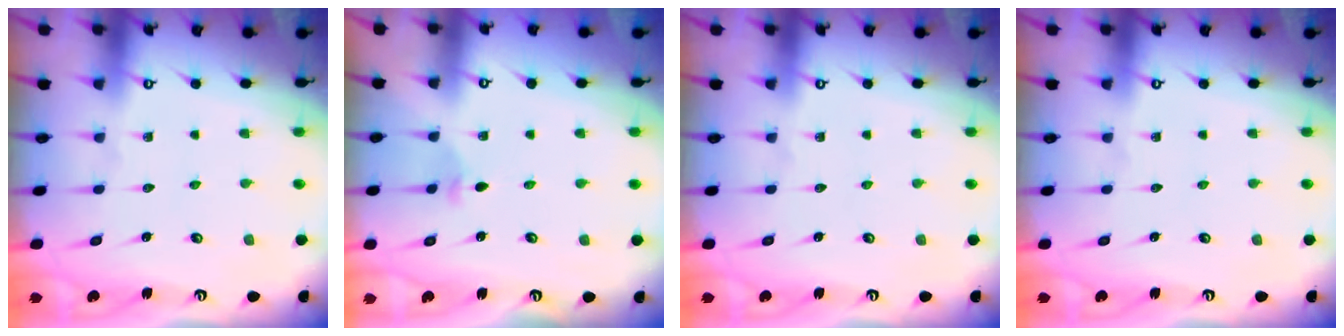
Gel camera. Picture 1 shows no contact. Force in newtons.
{"total": 2.6, "press": 2.5, "slide": 0.7}
{"total": 0.0}
{"total": 0.0}